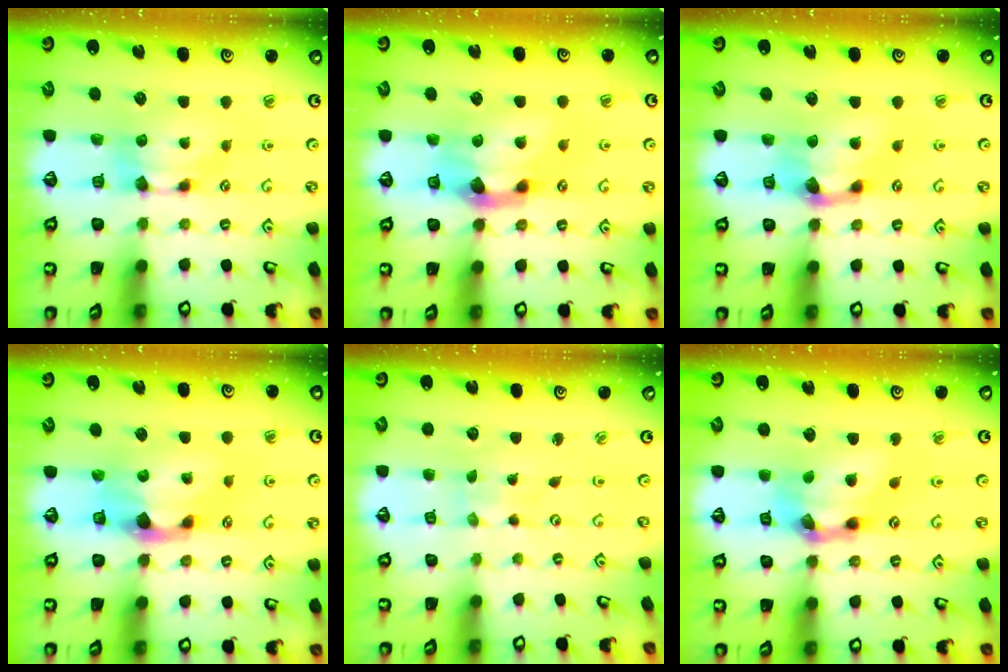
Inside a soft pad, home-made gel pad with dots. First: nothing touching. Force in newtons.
{"total": 4.1, "press": 3.8, "slide": 1.5}
{"total": 2.1, "press": 1.3, "slide": 1.7}
{"total": 3.0, "press": 2.6, "slide": 1.4}
{"total": 5.7, "press": 5.6, "slide": 0.5}
{"total": 7.2, "press": 6.7, "slide": 2.6}